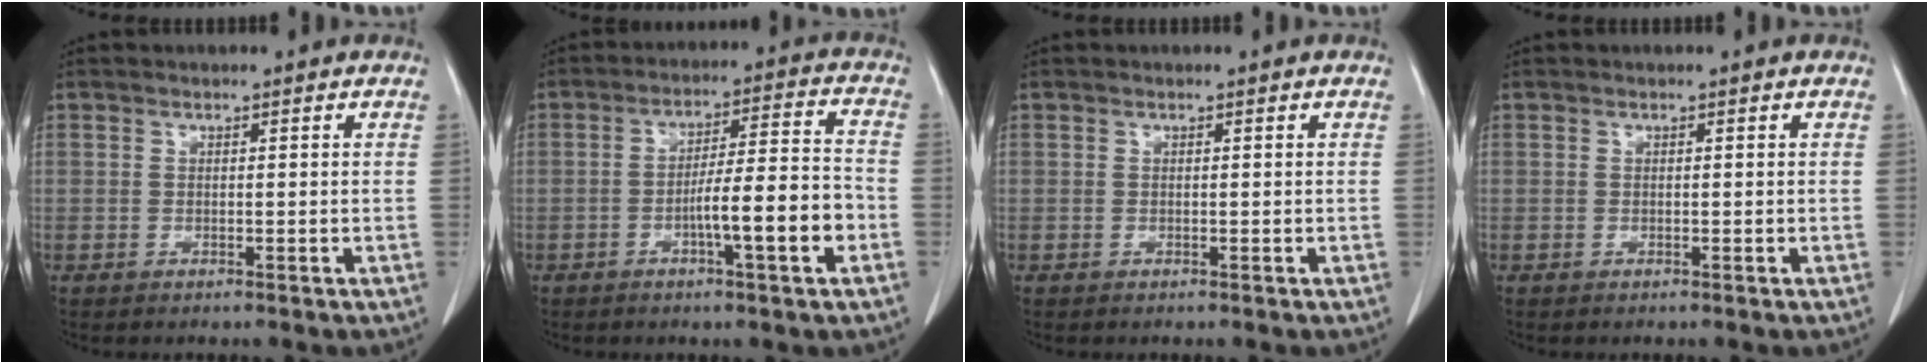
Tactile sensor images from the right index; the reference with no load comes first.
{"total": 10.0, "force": [-3.5, 0.5, 9.3], "torque": [-0.146, 0.010, -0.055]}
{"total": 0.0}
{"total": 0.0}